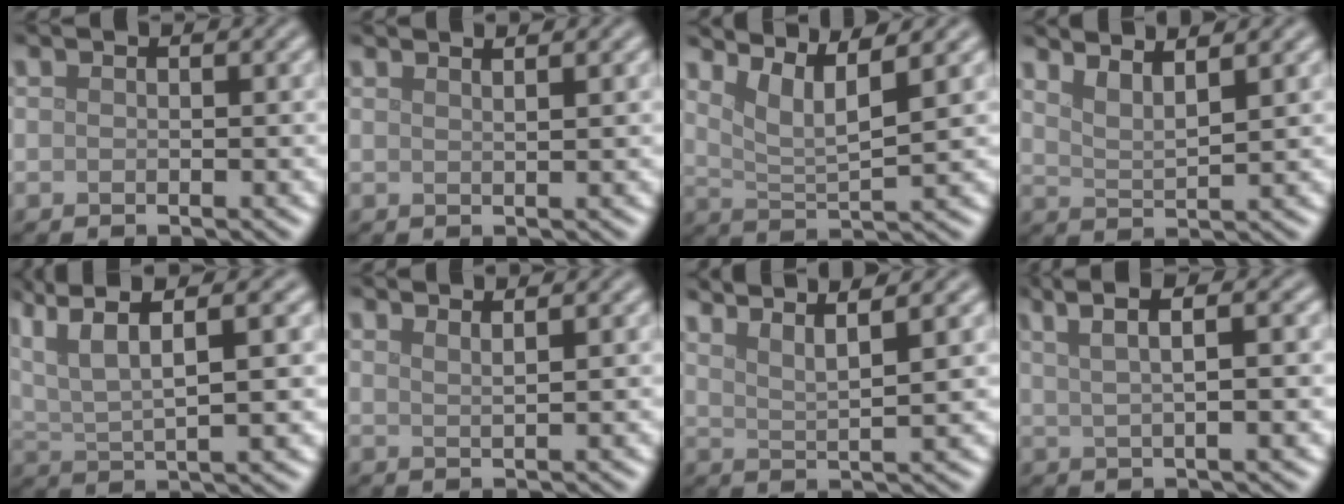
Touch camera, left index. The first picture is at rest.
{"total": 2.4, "force": [1.8, 0.9, 1.4], "torque": [0.008, 0.009, -0.002]}
{"total": 4.4, "force": [2.9, 0.9, 3.1], "torque": [-0.055, 0.004, 0.057]}
{"total": 3.3, "force": [2.7, 0.6, 1.8], "torque": [-0.025, 0.003, 0.048]}
{"total": 8.8, "force": [4.7, 2.6, 7.0], "torque": [-0.144, 0.020, 0.086]}
{"total": 2.1, "force": [1.6, 0.7, 1.2], "torque": [0.003, 0.007, 0.002]}
{"total": 5.0, "force": [4.0, 0.7, 2.9], "torque": [-0.049, 0.012, 0.059]}
{"total": 7.1, "force": [3.6, 2.5, 5.6], "torque": [-0.078, 0.024, 0.031]}